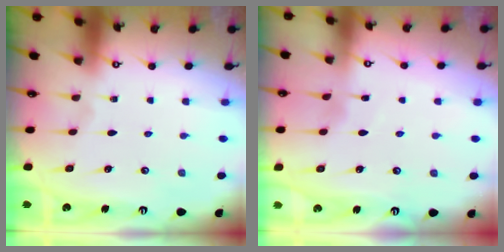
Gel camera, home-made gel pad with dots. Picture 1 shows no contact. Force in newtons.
{"total": 4.0, "press": 3.9, "slide": 0.6}